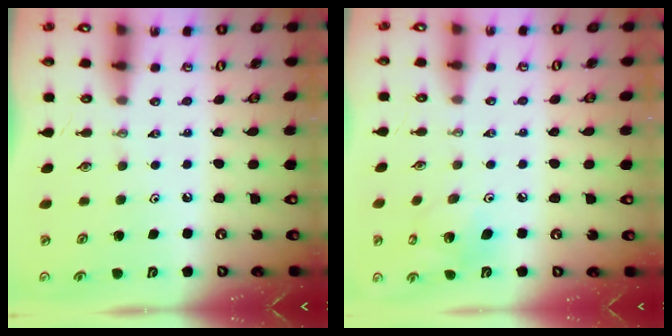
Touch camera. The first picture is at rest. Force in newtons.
{"total": 7.4, "press": 7.0, "slide": 2.5}